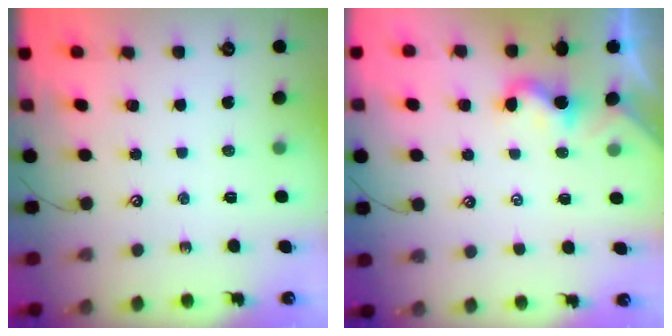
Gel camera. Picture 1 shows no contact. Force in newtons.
{"total": 1.8, "press": 1.8, "slide": 0.3}